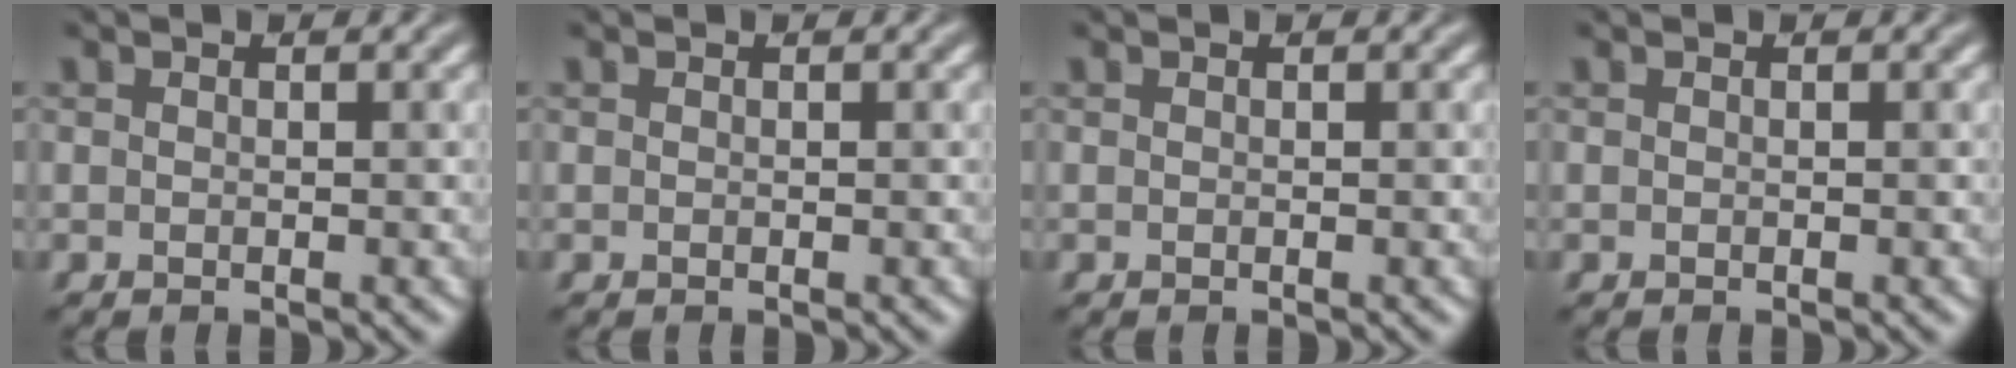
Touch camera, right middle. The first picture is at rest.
{"total": 0.0}
{"total": 0.0}
{"total": 0.0}